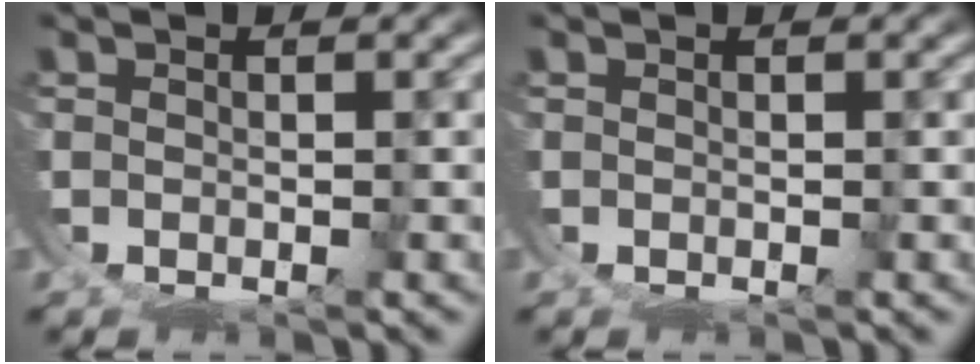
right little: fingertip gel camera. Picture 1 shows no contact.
{"total": 0.0}